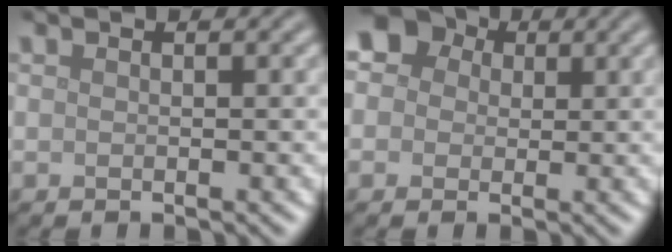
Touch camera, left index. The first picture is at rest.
{"total": 8.2, "force": [2.9, 6.7, 3.6], "torque": [-0.065, 0.038, 0.010]}